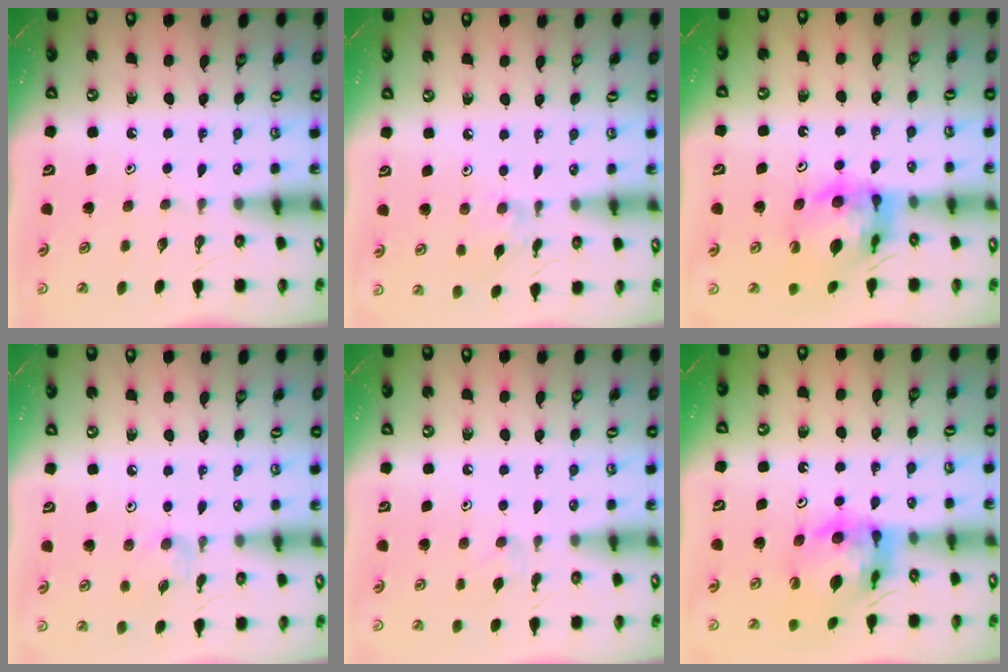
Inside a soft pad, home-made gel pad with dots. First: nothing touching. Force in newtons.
{"total": 2.8, "press": 2.7, "slide": 0.5}
{"total": 13.0, "press": 13.0, "slide": 1.5}
{"total": 4.1, "press": 4.1, "slide": 0.5}
{"total": 3.9, "press": 3.9, "slide": 0.7}
{"total": 13.0, "press": 13.0, "slide": 1.5}